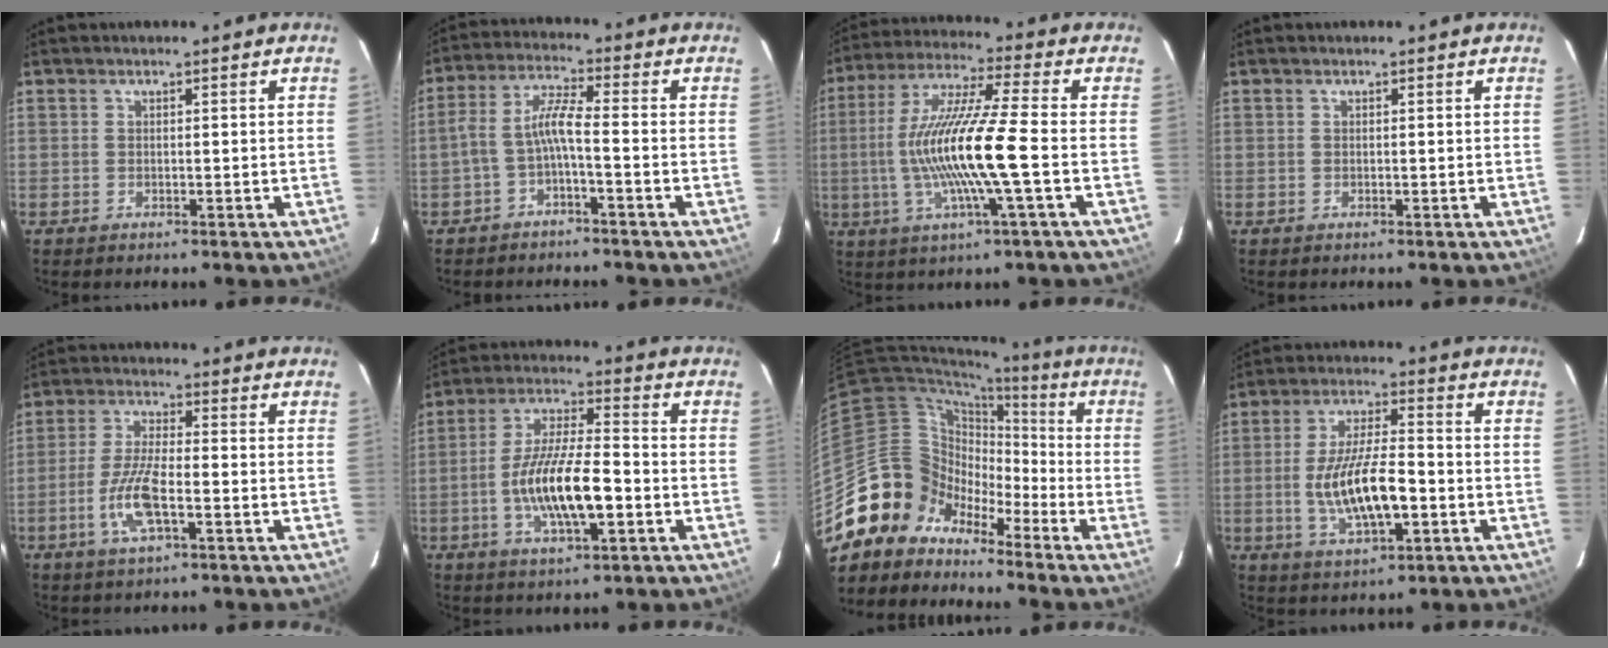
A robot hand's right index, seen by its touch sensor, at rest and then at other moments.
{"total": 5.3, "force": [-2.4, 0.4, 4.7], "torque": [-0.114, 0.015, -0.044]}
{"total": 15.7, "force": [-2.5, -0.2, 15.5], "torque": [-0.302, -0.003, -0.044]}
{"total": 0.0}
{"total": 8.6, "force": [-3.2, 2.2, 7.6], "torque": [-0.162, -0.002, -0.064]}
{"total": 13.7, "force": [-3.7, 3.6, 12.7], "torque": [-0.248, -0.005, -0.066]}
{"total": 11.8, "force": [-9.5, 6.8, 1.7], "torque": [-0.039, 0.039, -0.195]}
{"total": 12.8, "force": [-2.8, 4.1, 11.8], "torque": [-0.232, -0.006, -0.042]}